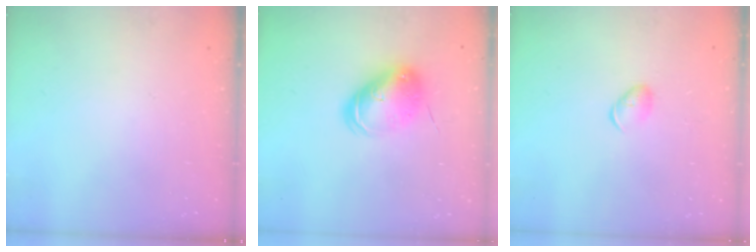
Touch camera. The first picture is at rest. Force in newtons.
{"total": 8.9, "press": 8.8, "slide": 1.4}
{"total": 5.3, "press": 5.2, "slide": 1.2}